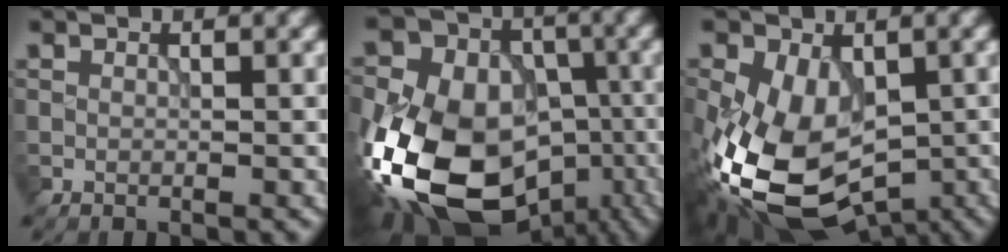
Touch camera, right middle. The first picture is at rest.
{"total": 20.2, "force": [-7.9, 14.4, 11.8], "torque": [-0.237, -0.014, -0.126]}
{"total": 12.9, "force": [-3.3, 7.9, 9.6], "torque": [-0.205, -0.042, -0.044]}